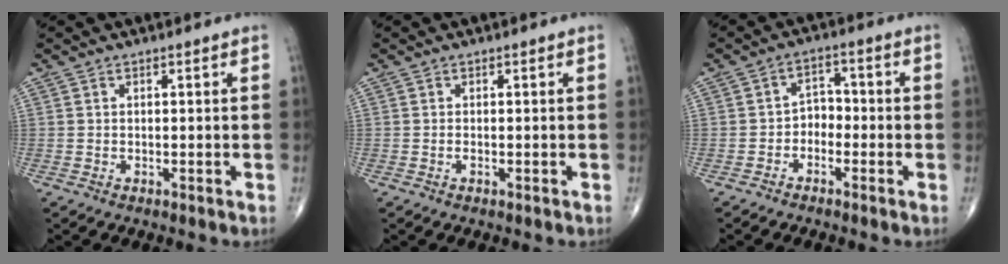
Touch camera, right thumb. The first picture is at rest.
{"total": 0.6, "force": [-0.2, 0.2, 0.5], "torque": [-0.011, -0.001, -0.004]}
{"total": 3.7, "force": [-1.7, 2.8, 1.7], "torque": [-0.002, 0.024, -0.043]}